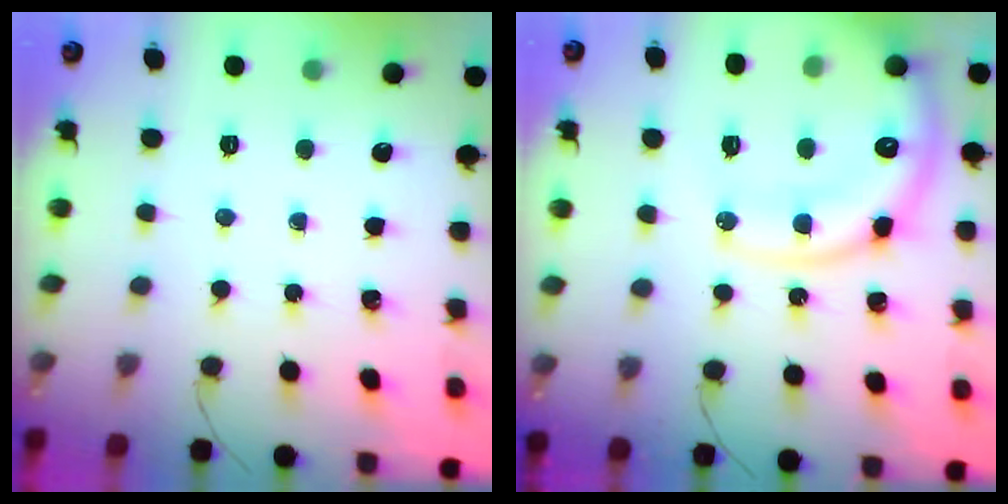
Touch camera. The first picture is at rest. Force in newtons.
{"total": 18.4, "press": 18.2, "slide": 2.7}